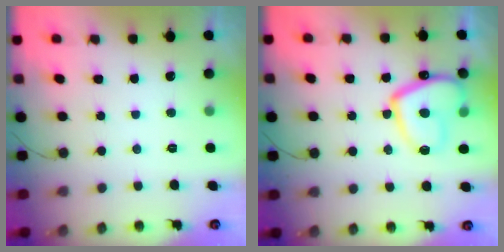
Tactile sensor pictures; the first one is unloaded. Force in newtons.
{"total": 14.4, "press": 14.3, "slide": 1.6}